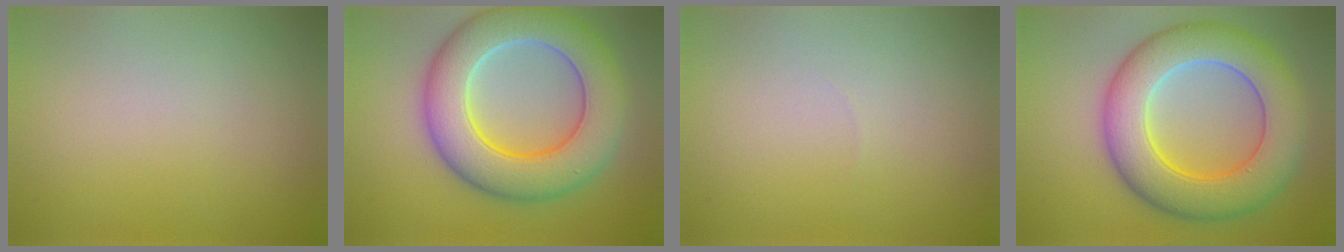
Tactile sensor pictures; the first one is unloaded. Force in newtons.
{"total": 10.2, "press": 10.1, "slide": 0.6}
{"total": 0.0}
{"total": 9.8, "press": 9.8, "slide": 0.3}